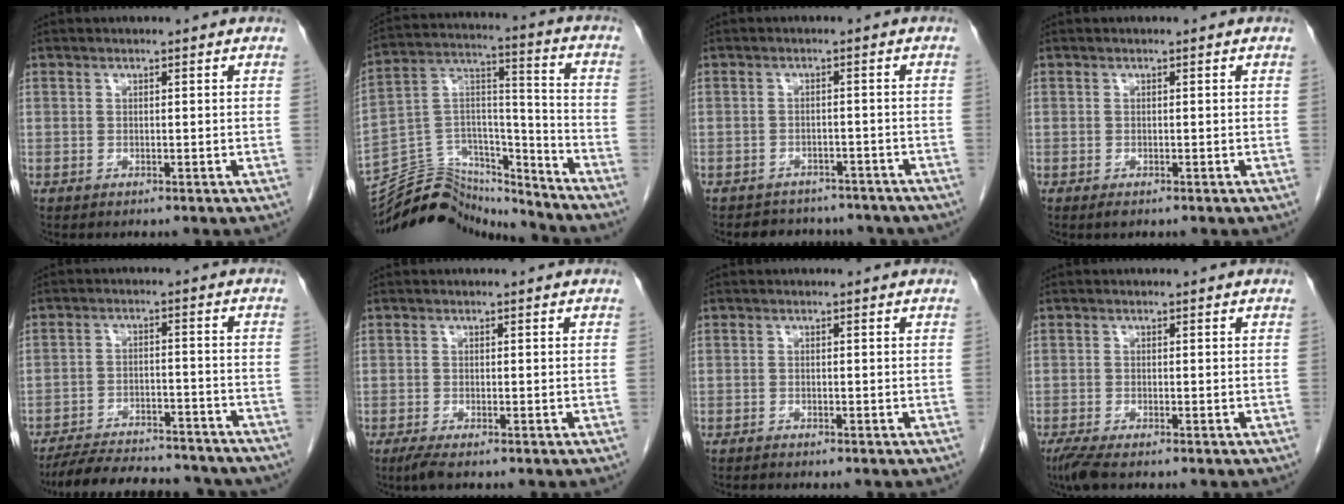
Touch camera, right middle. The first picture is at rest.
{"total": 19.1, "force": [-18.5, 3.8, 2.9], "torque": [-0.058, 0.053, -0.302]}
{"total": 9.3, "force": [-8.1, 4.1, 1.9], "torque": [-0.022, 0.011, -0.088]}
{"total": 0.7, "force": [-0.5, 0.3, 0.4], "torque": [-0.006, -0.001, -0.004]}
{"total": 18.6, "force": [-16.8, 4.2, 6.9], "torque": [-0.121, -0.007, -0.229]}
{"total": 1.6, "force": [-1.1, 0.0, 1.1], "torque": [-0.031, -0.008, -0.025]}
{"total": 0.6, "force": [-0.6, -0.1, 0.1], "torque": [-0.006, -0.002, -0.011]}
{"total": 2.6, "force": [-1.9, 0.2, 1.7], "torque": [-0.040, -0.010, -0.042]}